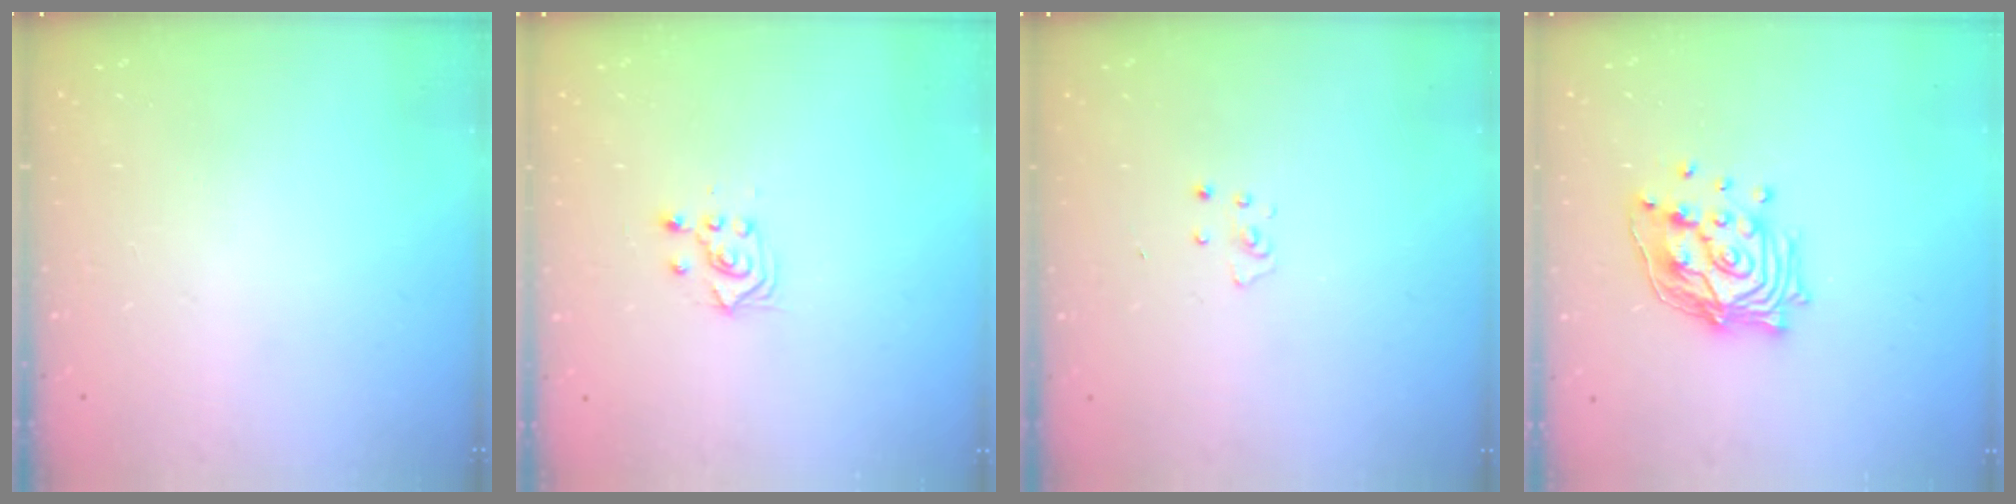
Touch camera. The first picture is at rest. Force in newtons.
{"total": 3.2, "press": 3.1, "slide": 0.9}
{"total": 2.6, "press": 2.6, "slide": 0.2}
{"total": 14.8, "press": 14.6, "slide": 2.2}